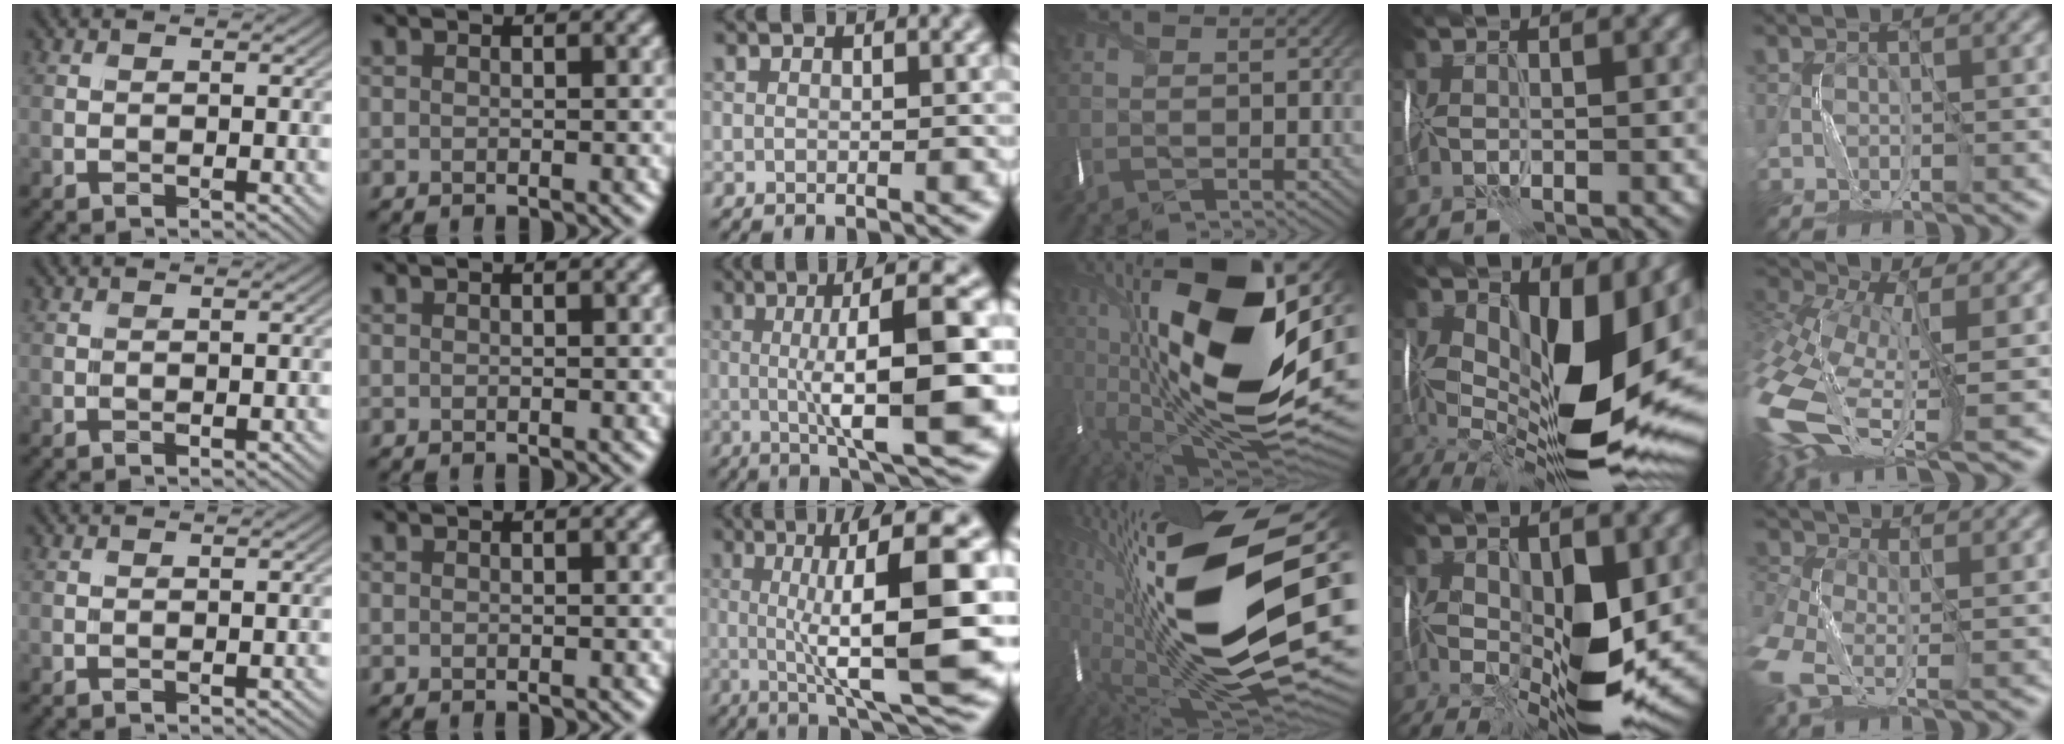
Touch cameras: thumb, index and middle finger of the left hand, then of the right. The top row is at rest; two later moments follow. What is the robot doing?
{"motion": "wrap", "object": "thread"}